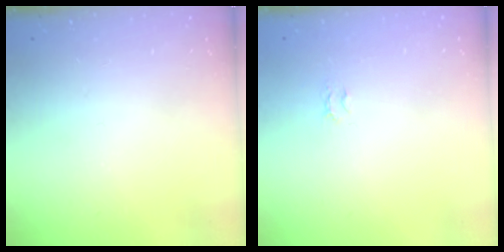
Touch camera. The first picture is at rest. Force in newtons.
{"total": 1.9, "press": 1.9, "slide": 0.2}